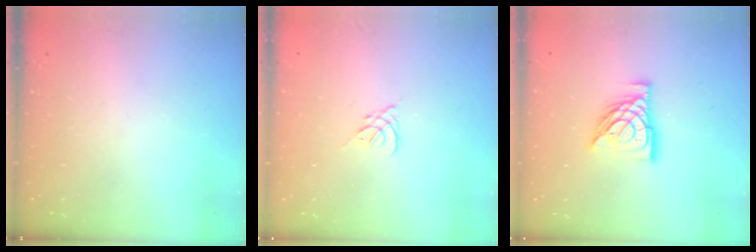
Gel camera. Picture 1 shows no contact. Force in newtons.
{"total": 1.3, "press": 1.2, "slide": 0.6}
{"total": 13.2, "press": 13.2, "slide": 1.1}